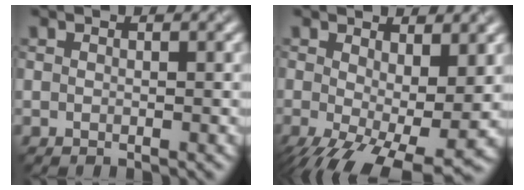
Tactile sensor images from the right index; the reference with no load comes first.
{"total": 10.2, "force": [-2.8, 4.6, 8.7], "torque": [-0.161, -0.035, -0.030]}